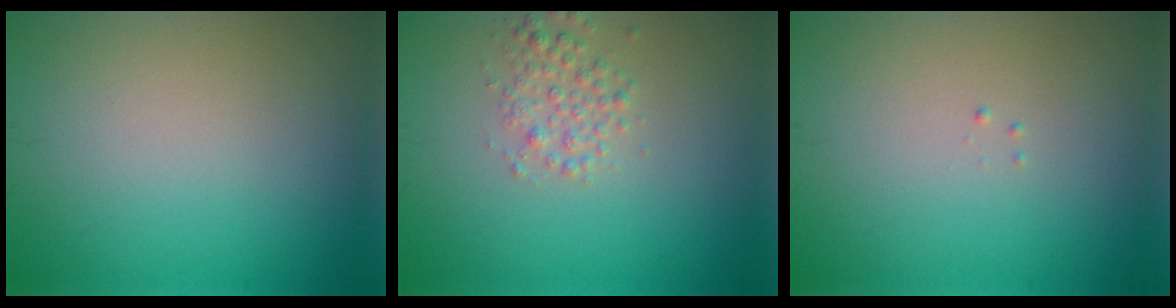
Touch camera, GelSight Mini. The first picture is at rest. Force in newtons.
{"total": 2.1, "press": 2.1, "slide": 0.0}
{"total": 0.0}